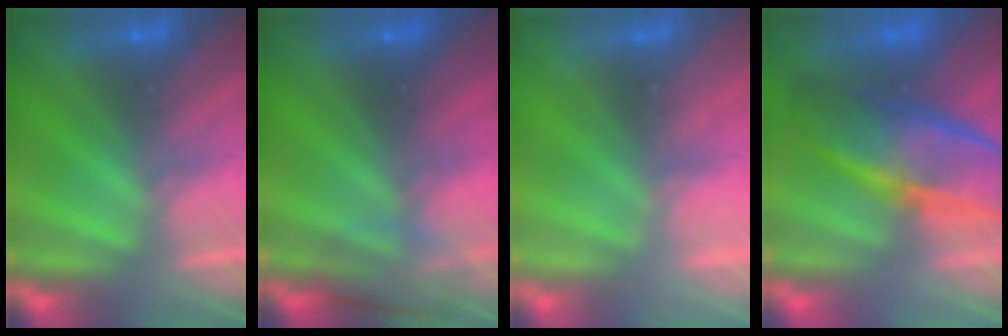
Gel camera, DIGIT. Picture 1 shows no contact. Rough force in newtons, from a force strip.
{"total": 2.7}
{"total": 1.9}
{"total": 6.9}